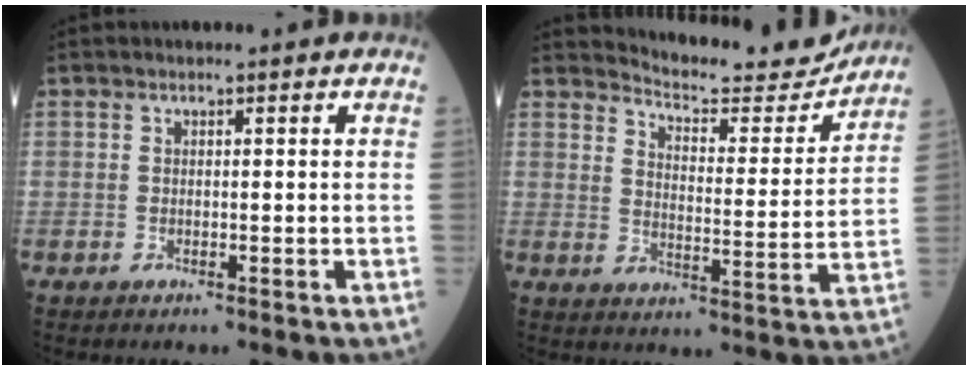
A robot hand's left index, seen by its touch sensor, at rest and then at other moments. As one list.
[{"total": 12.0, "force": [11.8, 1.3, 1.2], "torque": [-0.018, -0.027, 0.156]}]